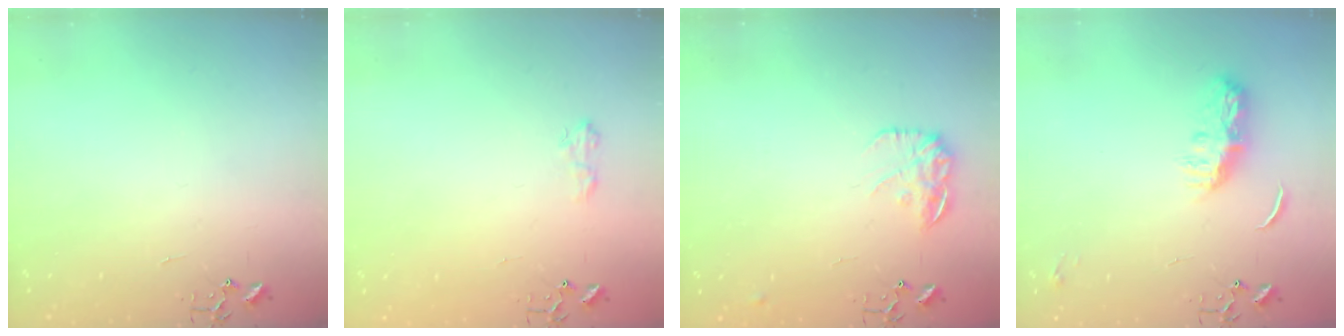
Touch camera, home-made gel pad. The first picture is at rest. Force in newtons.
{"total": 7.6, "press": 7.6, "slide": 0.9}
{"total": 11.4, "press": 11.4, "slide": 0.6}
{"total": 9.4, "press": 9.4, "slide": 0.3}